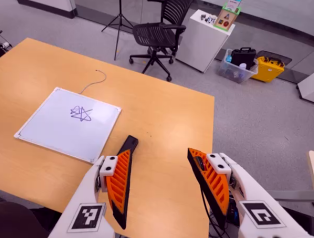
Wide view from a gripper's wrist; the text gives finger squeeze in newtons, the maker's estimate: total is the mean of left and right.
{"total": 0.0}